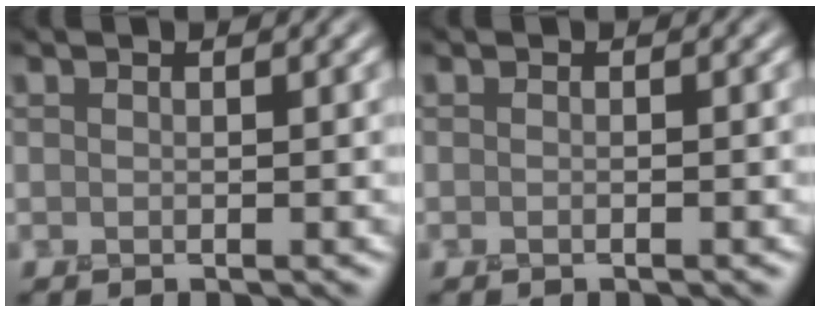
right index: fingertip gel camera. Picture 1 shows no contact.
{"total": 0.6, "force": [-0.4, 0.2, 0.4], "torque": [-0.004, -0.006, -0.009]}